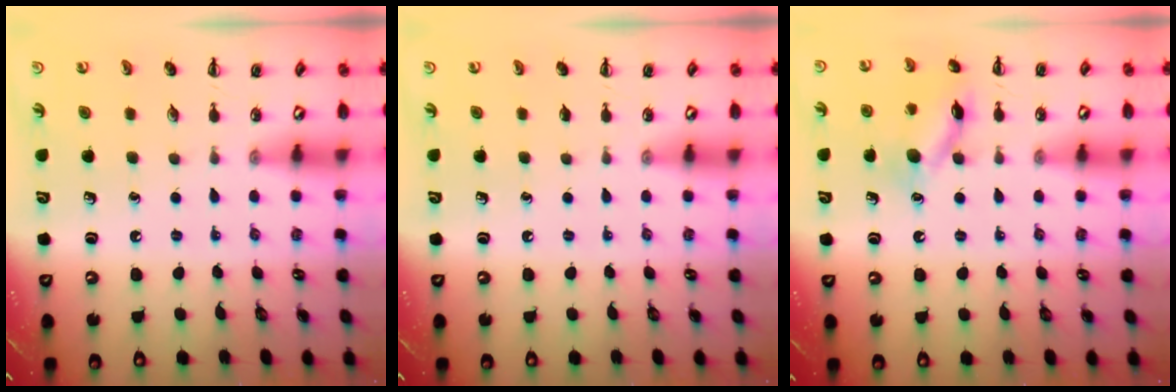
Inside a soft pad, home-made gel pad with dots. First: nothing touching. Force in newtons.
{"total": 0.0}
{"total": 12.5, "press": 12.5, "slide": 0.7}